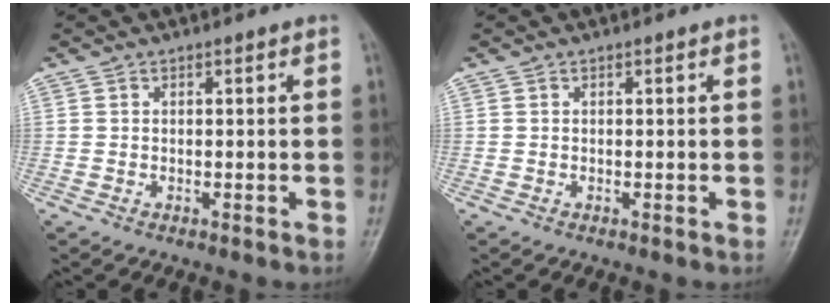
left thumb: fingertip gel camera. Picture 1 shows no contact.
{"total": 0.0}